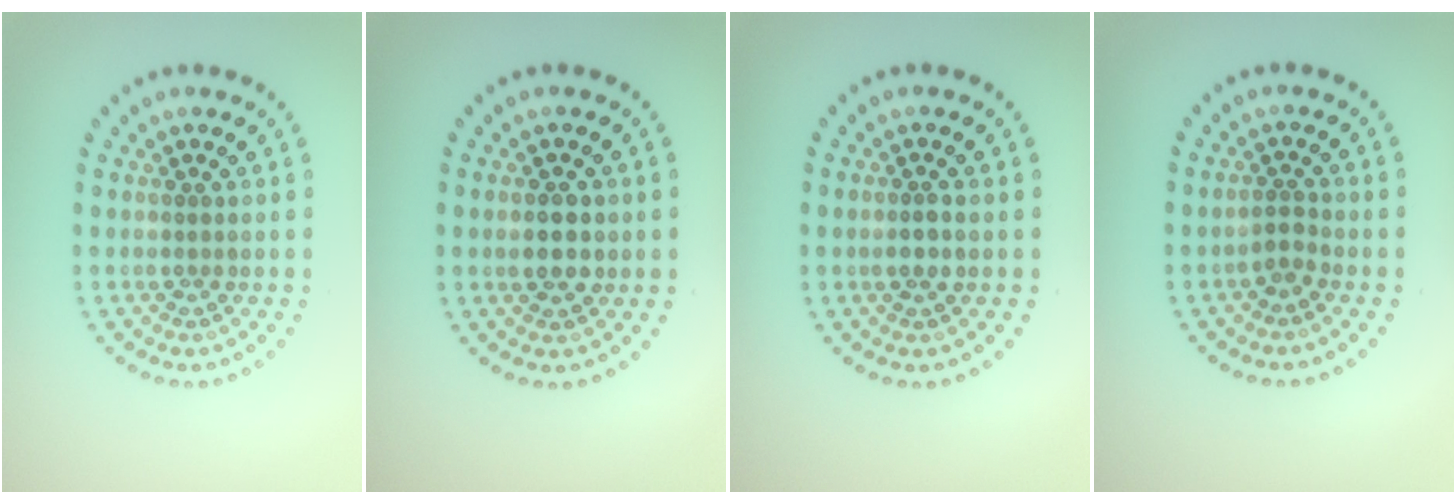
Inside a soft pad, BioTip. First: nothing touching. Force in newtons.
{"total": 2.2, "press": 2.2, "slide": 0.2}
{"total": 1.3, "press": 1.2, "slide": 0.5}
{"total": 1.2, "press": 1.0, "slide": 0.5}